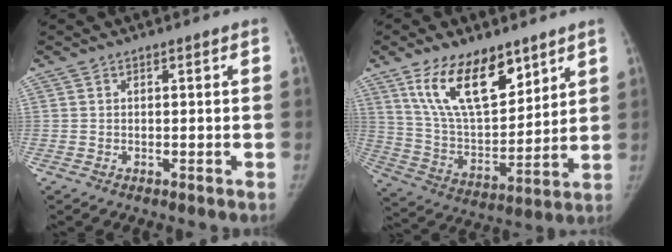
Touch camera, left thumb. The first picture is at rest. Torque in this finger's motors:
{"motor_torque": [0.27, 0.24, 1.54, -1.23, 0.14]}